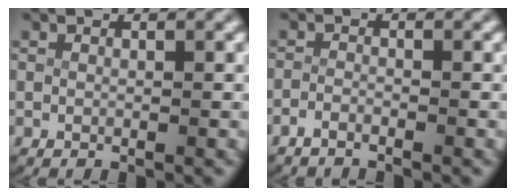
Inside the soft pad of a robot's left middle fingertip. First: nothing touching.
{"total": 1.7, "force": [-1.6, 0.3, 0.3], "torque": [-0.019, -0.010, -0.030]}